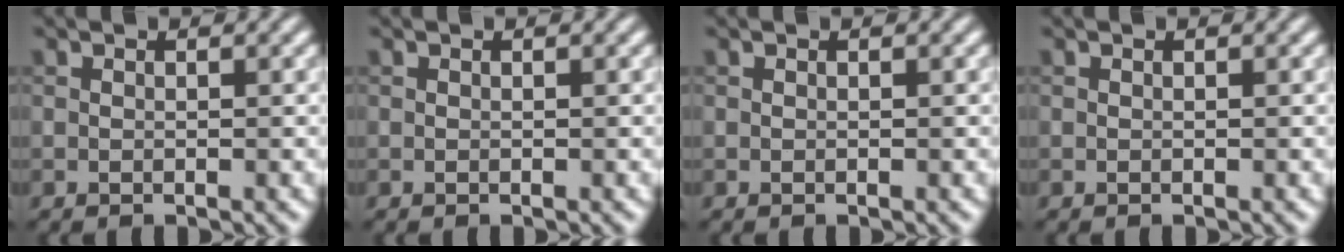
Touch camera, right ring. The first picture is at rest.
{"total": 0.0}
{"total": 0.0}
{"total": 0.0}